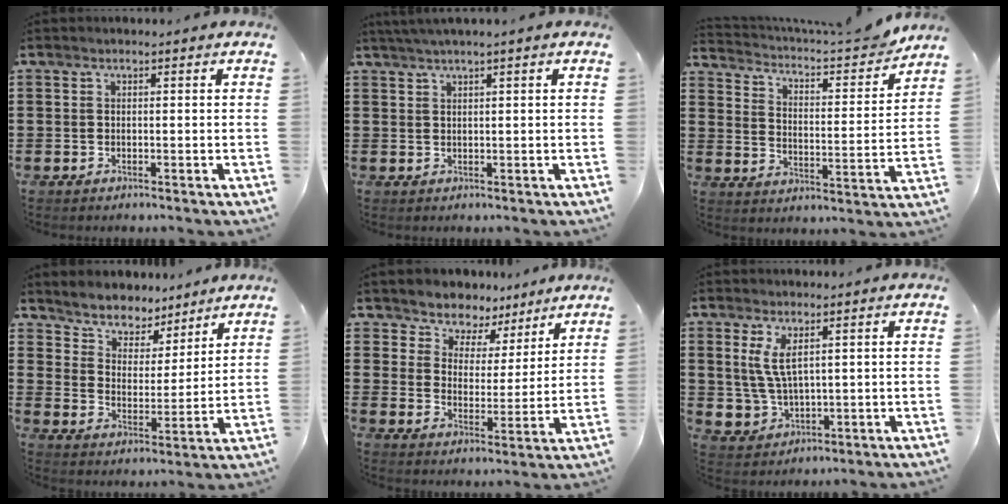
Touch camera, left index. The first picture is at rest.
{"total": 1.4, "force": [0.9, -0.3, 1.0], "torque": [-0.018, -0.001, 0.017]}
{"total": 3.9, "force": [3.6, 0.6, 1.5], "torque": [-0.052, -0.026, 0.053]}
{"total": 5.5, "force": [5.3, 1.6, -0.2], "torque": [-0.031, -0.037, 0.093]}
{"total": 5.6, "force": [5.0, 2.5, -0.5], "torque": [-0.027, -0.029, 0.090]}
{"total": 4.9, "force": [1.9, 2.5, 3.8], "torque": [-0.089, 0.003, 0.032]}